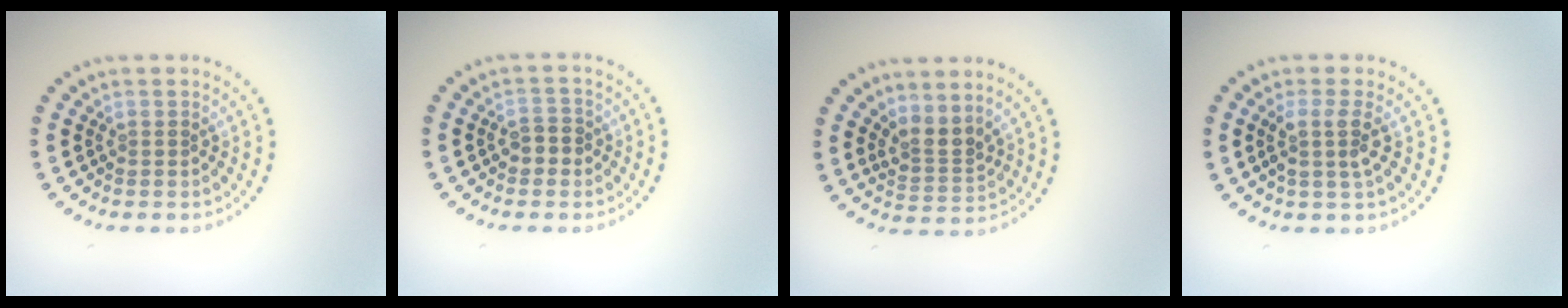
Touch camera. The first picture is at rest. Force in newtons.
{"total": 1.9, "press": 1.7, "slide": 0.7}
{"total": 2.6, "press": 1.9, "slide": 1.8}
{"total": 2.3, "press": 1.8, "slide": 1.4}